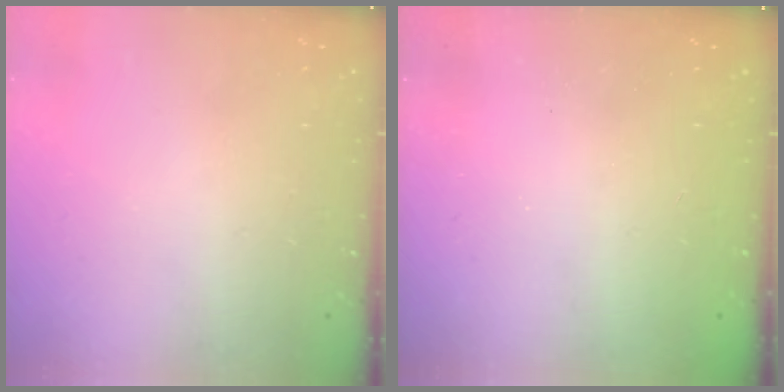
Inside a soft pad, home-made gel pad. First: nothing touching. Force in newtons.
{"total": 2.3, "press": 2.1, "slide": 0.8}